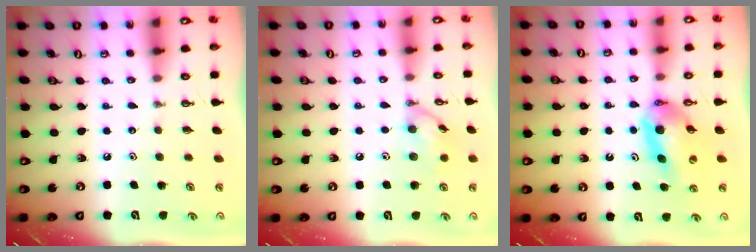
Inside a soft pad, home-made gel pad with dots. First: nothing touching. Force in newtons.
{"total": 9.9, "press": 9.9, "slide": 0.4}
{"total": 9.8, "press": 9.7, "slide": 1.4}